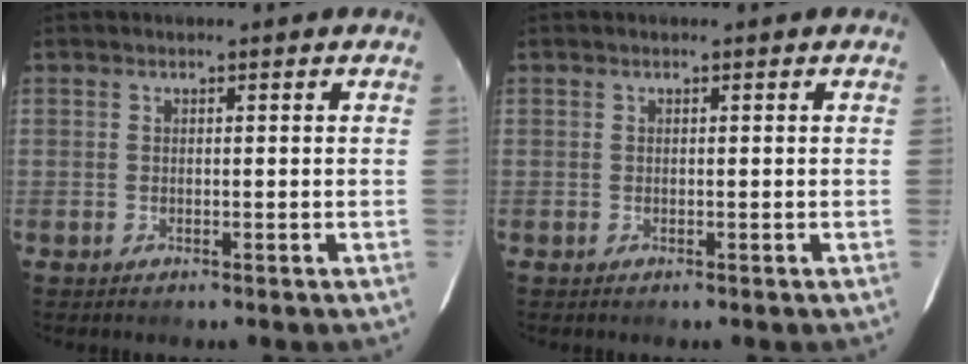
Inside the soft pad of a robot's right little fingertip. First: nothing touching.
{"total": 0.0}